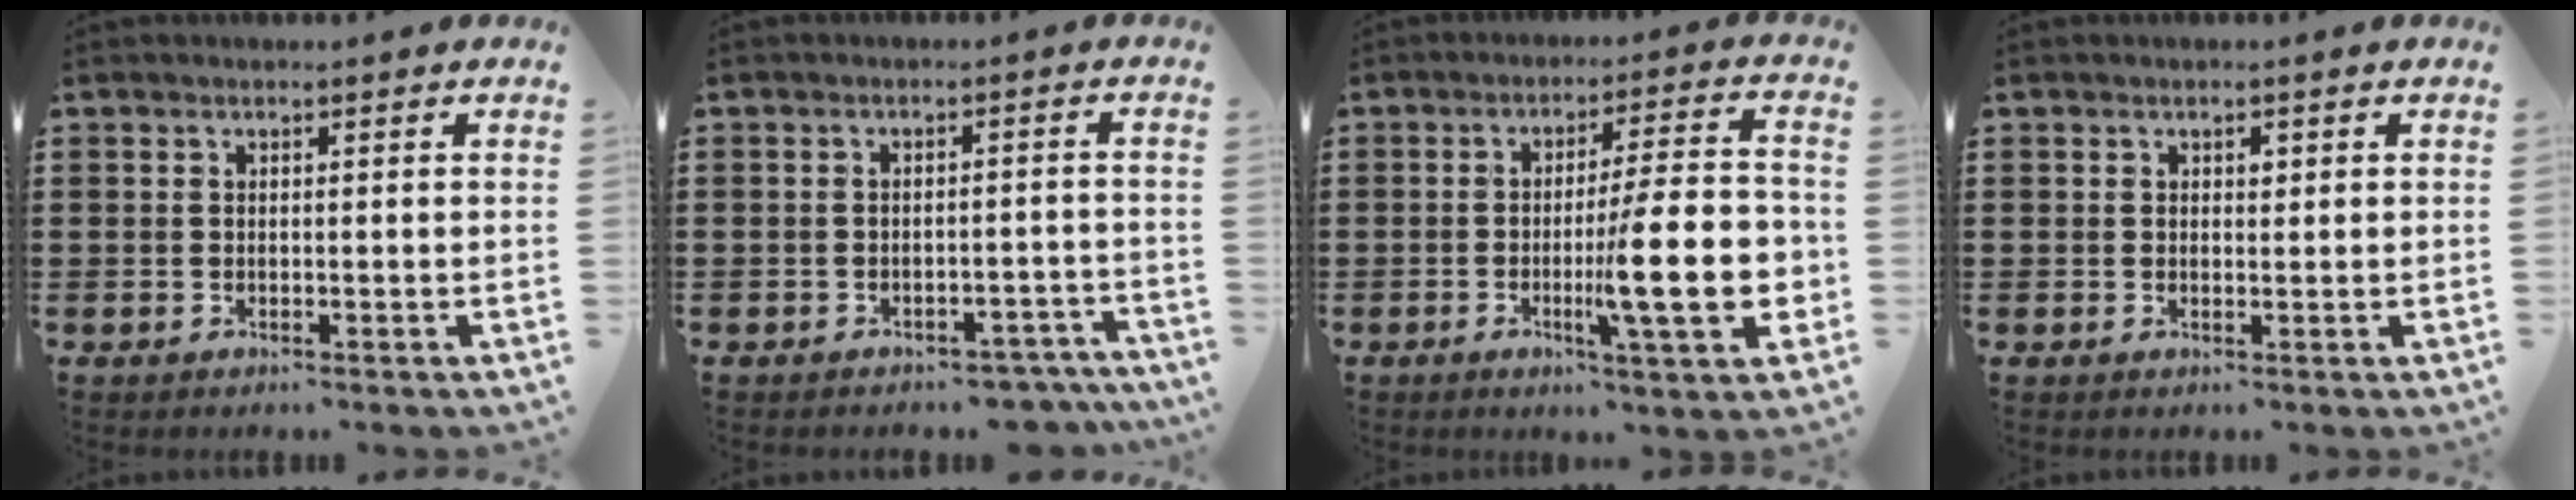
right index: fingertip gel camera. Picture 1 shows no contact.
{"total": 2.8, "force": [-2.7, 0.4, 0.3], "torque": [-0.009, 0.000, -0.055]}
{"total": 14.9, "force": [-2.9, 2.6, 14.4], "torque": [-0.218, -0.015, -0.050]}
{"total": 0.8, "force": [0.4, 0.5, 0.5], "torque": [-0.004, -0.002, 0.006]}